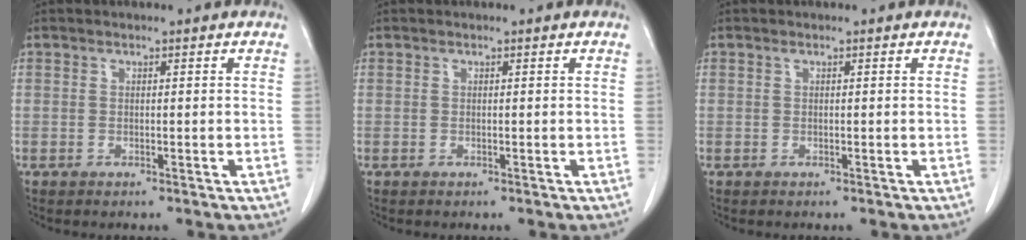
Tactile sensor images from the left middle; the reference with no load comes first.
{"total": 0.0}
{"total": 0.0}